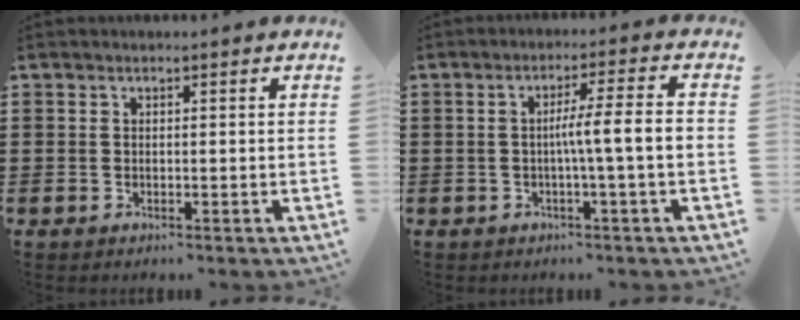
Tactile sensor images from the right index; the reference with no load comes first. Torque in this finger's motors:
{"motor_torque": [1.50, -0.55, 0.69, 0.19]}